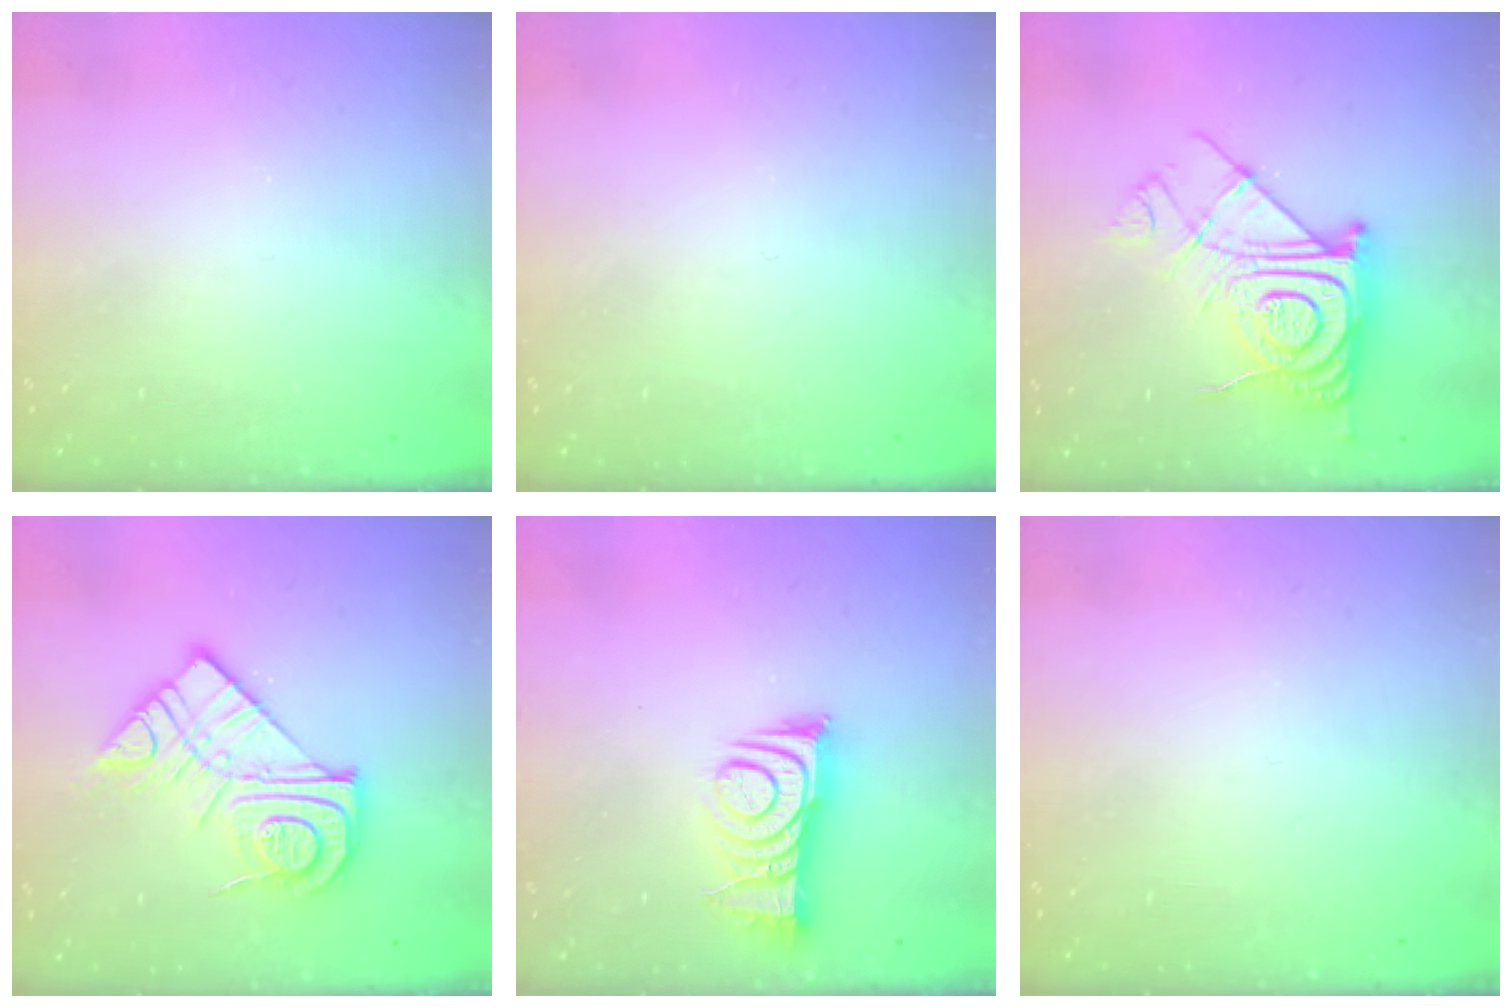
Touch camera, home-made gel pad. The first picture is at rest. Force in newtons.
{"total": 0.0}
{"total": 16.9, "press": 16.8, "slide": 1.5}
{"total": 16.1, "press": 16.1, "slide": 1.3}
{"total": 11.7, "press": 11.7, "slide": 1.0}
{"total": 0.0}